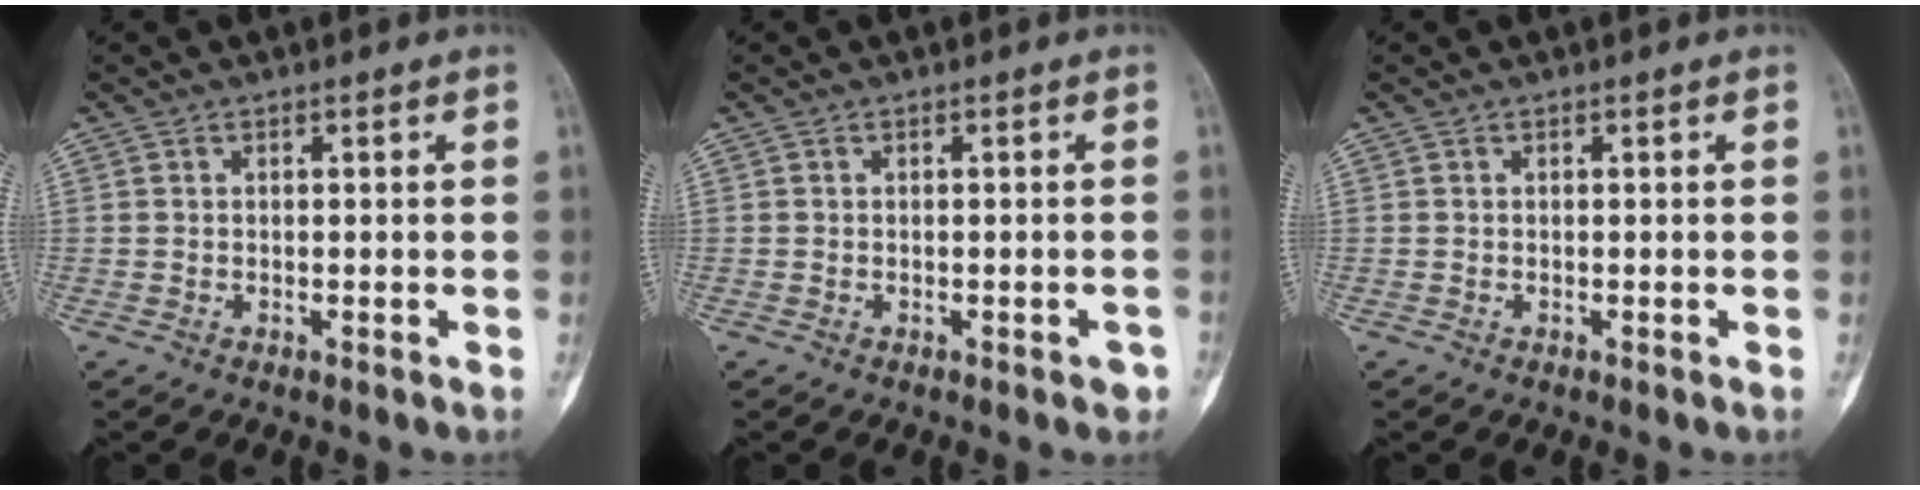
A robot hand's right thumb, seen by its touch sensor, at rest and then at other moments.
{"total": 1.6, "force": [-0.8, 0.8, 1.1], "torque": [-0.005, 0.007, -0.010]}
{"total": 0.0}